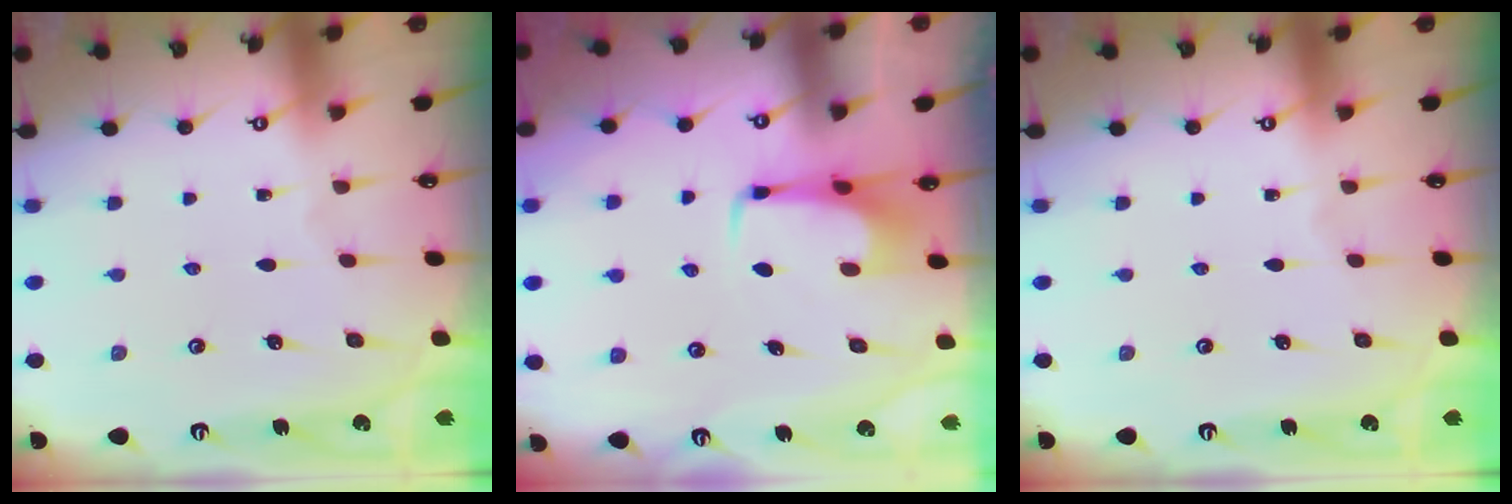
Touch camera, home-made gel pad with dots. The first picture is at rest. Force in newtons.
{"total": 3.0, "press": 2.9, "slide": 0.4}
{"total": 0.0}